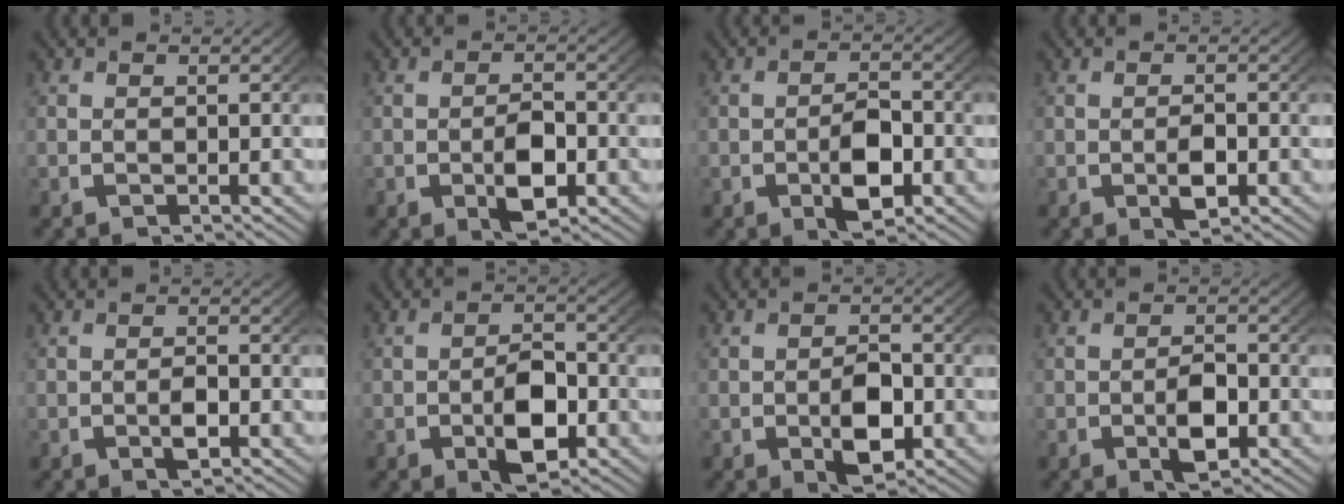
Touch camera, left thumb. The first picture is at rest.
{"total": 4.2, "force": [-0.9, 2.6, 3.2], "torque": [-0.059, -0.020, -0.006]}
{"total": 4.8, "force": [-1.1, 3.0, 3.6], "torque": [-0.065, -0.024, -0.007]}
{"total": 2.5, "force": [-0.5, 1.5, 2.0], "torque": [-0.033, -0.009, -0.006]}
{"total": 1.8, "force": [-0.5, 1.0, 1.5], "torque": [-0.024, -0.005, -0.006]}
{"total": 5.5, "force": [-1.2, 3.4, 4.1], "torque": [-0.073, -0.026, -0.008]}
{"total": 4.9, "force": [-1.0, 3.2, 3.6], "torque": [-0.068, -0.025, -0.004]}
{"total": 3.7, "force": [-0.8, 2.2, 2.8], "torque": [-0.050, -0.017, -0.007]}